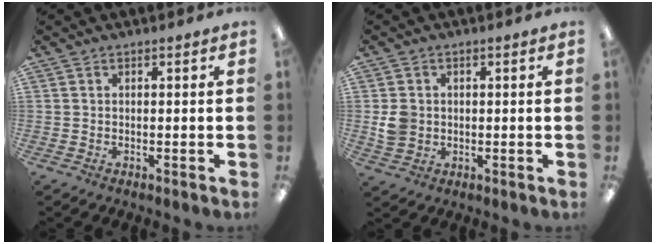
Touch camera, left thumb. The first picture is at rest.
{"total": 4.7, "force": [0.2, 4.3, 1.9], "torque": [-0.021, 0.005, 0.004]}